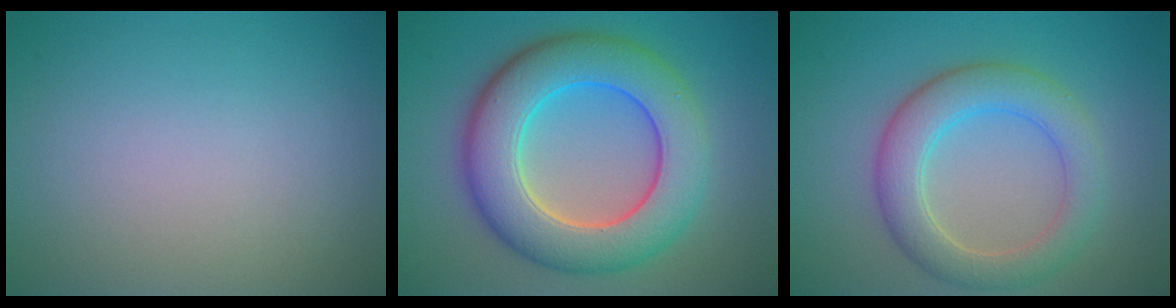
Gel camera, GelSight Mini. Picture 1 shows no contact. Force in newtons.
{"total": 9.8, "press": 9.8, "slide": 0.7}
{"total": 5.3, "press": 5.3, "slide": 0.3}